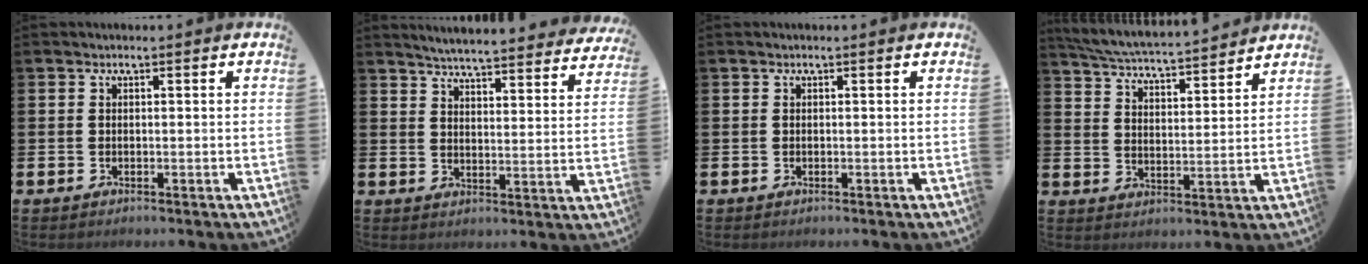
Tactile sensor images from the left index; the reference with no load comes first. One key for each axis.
{"total": 5.2, "fx": 5.2, "fy": 0.1, "fz": 0.8, "tx": -0.029, "ty": -0.043, "tz": 0.087}
{"total": 0.0}
{"total": 5.3, "fx": 5.2, "fy": 0.1, "fz": 1.0, "tx": -0.041, "ty": -0.042, "tz": 0.088}